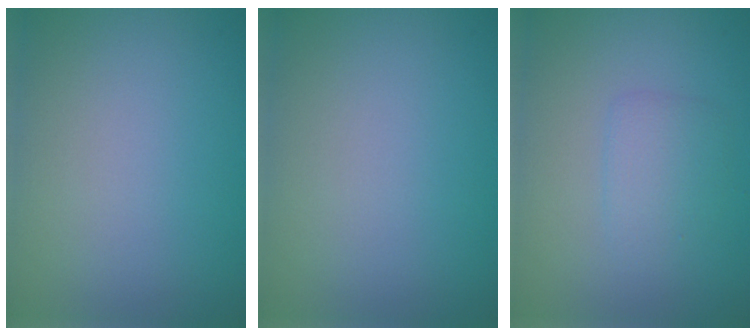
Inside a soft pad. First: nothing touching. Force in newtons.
{"total": 0.0}
{"total": 1.9, "press": 1.9, "slide": 0.1}